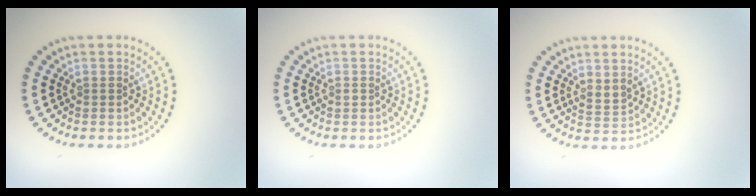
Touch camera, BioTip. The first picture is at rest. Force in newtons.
{"total": 0.5, "press": 0.4, "slide": 0.3}
{"total": 1.5, "press": 1.2, "slide": 0.9}